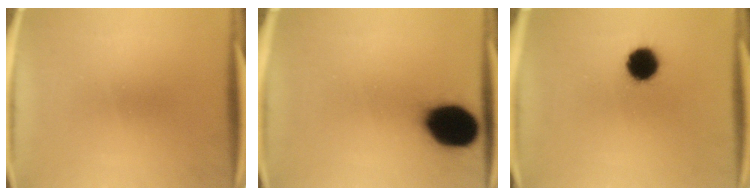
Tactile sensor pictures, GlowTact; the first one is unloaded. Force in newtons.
{"total": 16.8}
{"total": 9.0}